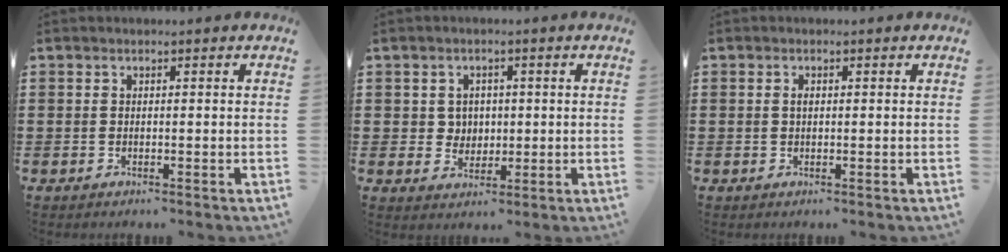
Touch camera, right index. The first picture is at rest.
{"total": 3.1, "force": [0.4, 2.9, 1.0], "torque": [-0.032, 0.011, 0.005]}
{"total": 0.9, "force": [0.1, 0.4, 0.7], "torque": [-0.016, 0.001, 0.002]}